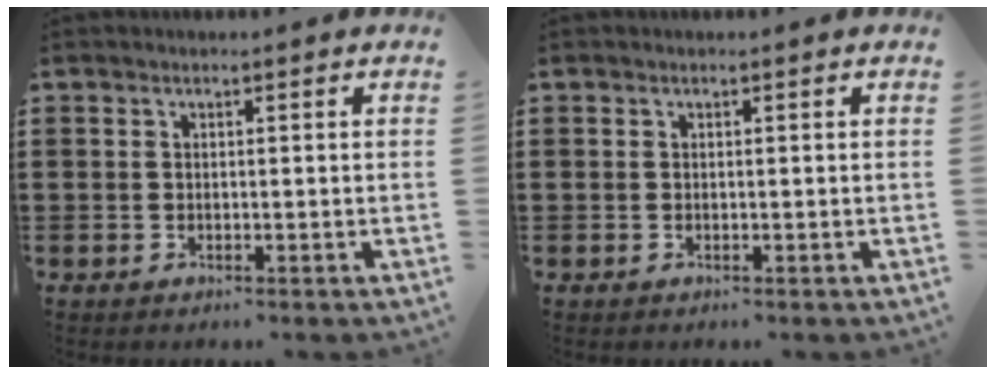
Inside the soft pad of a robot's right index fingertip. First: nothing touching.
{"total": 0.0}